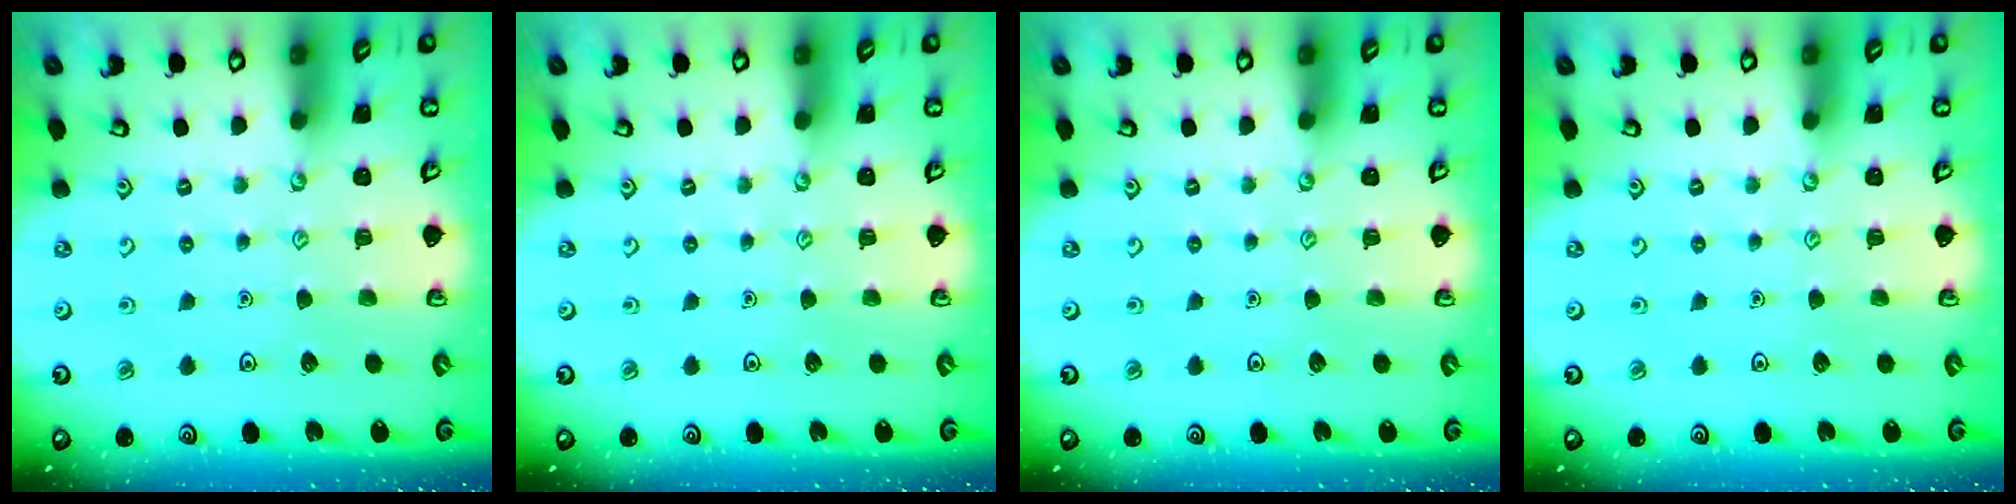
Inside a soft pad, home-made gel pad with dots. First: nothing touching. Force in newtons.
{"total": 0.0}
{"total": 0.0}
{"total": 0.0}